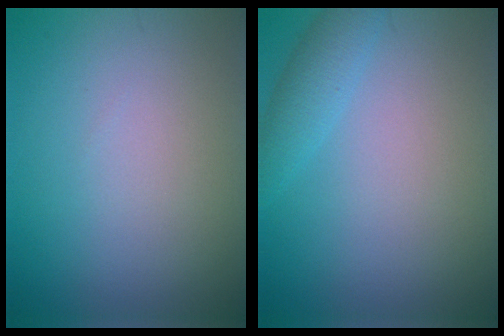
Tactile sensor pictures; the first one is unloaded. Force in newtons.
{"total": 2.1, "press": 2.1, "slide": 0.2}